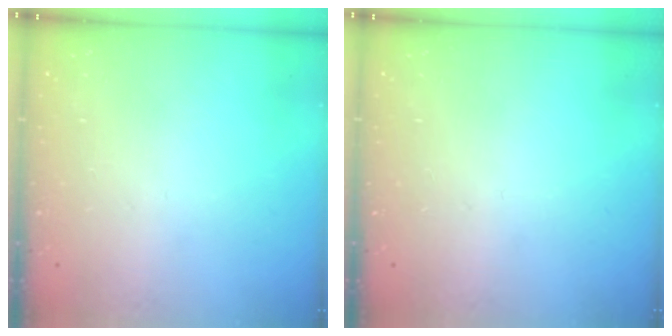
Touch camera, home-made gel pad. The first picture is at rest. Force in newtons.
{"total": 0.0}